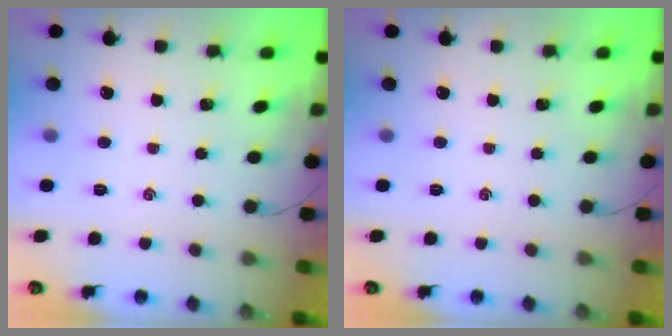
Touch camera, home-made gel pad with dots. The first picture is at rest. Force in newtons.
{"total": 0.0}